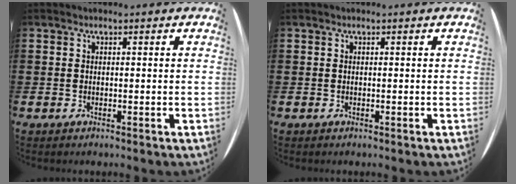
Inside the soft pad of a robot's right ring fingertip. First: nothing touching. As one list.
[{"total": 0.0}]